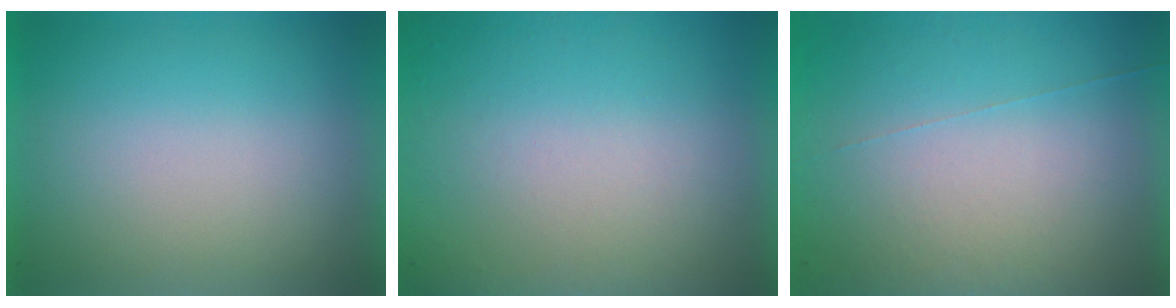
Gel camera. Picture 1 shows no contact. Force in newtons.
{"total": 6.0}
{"total": 6.7}